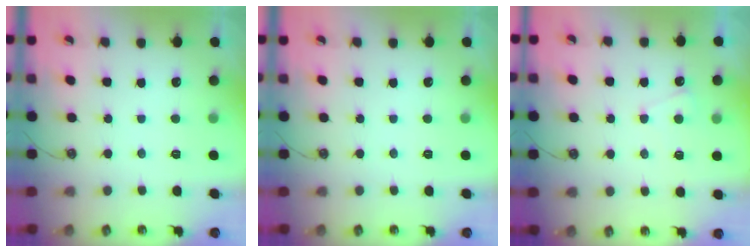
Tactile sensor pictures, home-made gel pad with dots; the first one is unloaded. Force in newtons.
{"total": 0.0}
{"total": 2.2, "press": 2.2, "slide": 0.5}